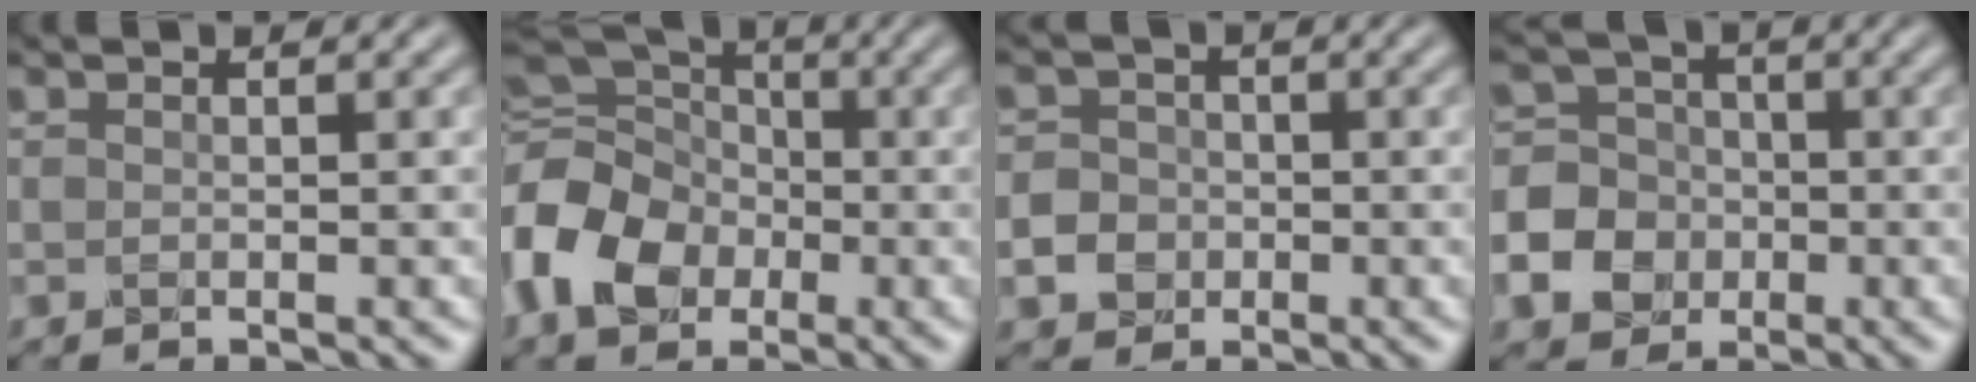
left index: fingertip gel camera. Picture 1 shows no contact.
{"total": 11.2, "force": [-2.5, 8.5, 6.9], "torque": [-0.159, -0.005, -0.056]}
{"total": 4.3, "force": [-1.5, 3.9, 1.0], "torque": [0.002, 0.002, -0.045]}
{"total": 10.2, "force": [-3.7, 9.0, 2.8], "torque": [-0.083, -0.013, -0.088]}